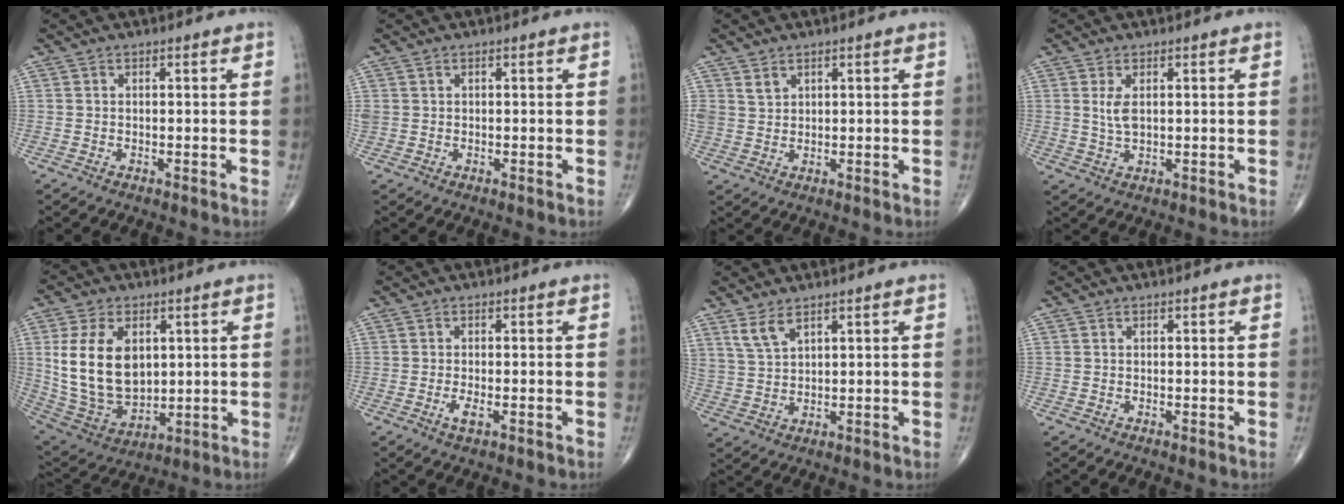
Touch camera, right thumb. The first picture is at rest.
{"total": 1.0, "force": [0.4, 0.9, 0.4], "torque": [-0.005, 0.003, 0.007]}
{"total": 2.3, "force": [1.6, 1.5, 0.7], "torque": [-0.001, -0.013, 0.032]}
{"total": 3.4, "force": [0.9, 1.5, 2.9], "torque": [-0.062, -0.006, 0.023]}
{"total": 17.0, "force": [3.0, 11.1, 12.5], "torque": [-0.217, -0.019, 0.077]}
{"total": 2.3, "force": [-0.9, 0.8, 2.0], "torque": [-0.042, -0.004, -0.017]}
{"total": 4.5, "force": [3.1, 1.7, 2.7], "torque": [-0.057, -0.016, 0.072]}
{"total": 0.0}